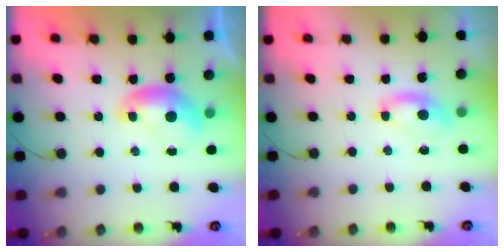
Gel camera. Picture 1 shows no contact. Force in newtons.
{"total": 0.8, "press": 0.6, "slide": 0.4}